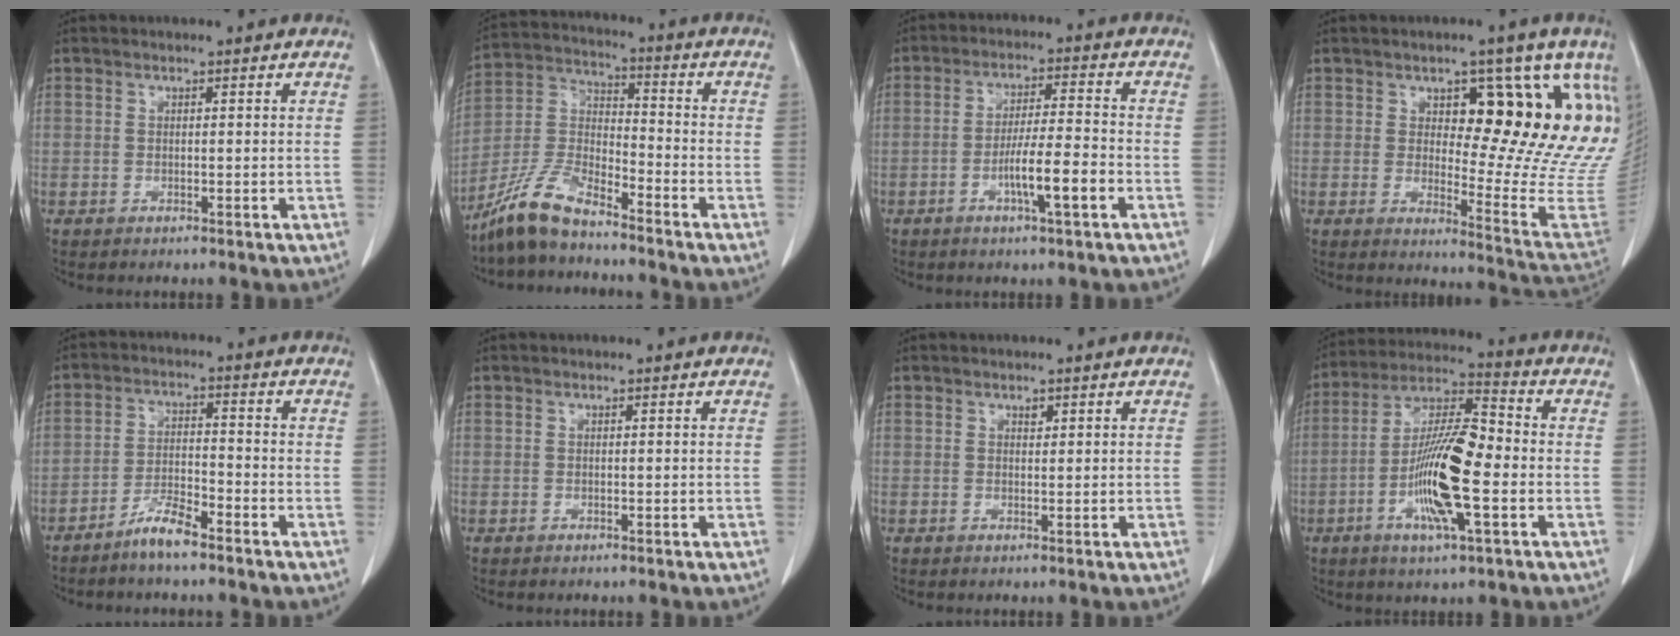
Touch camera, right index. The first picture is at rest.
{"total": 9.6, "force": [-8.1, 2.3, 4.7], "torque": [-0.109, 0.004, -0.164]}
{"total": 7.7, "force": [-3.0, 0.2, 7.1], "torque": [-0.128, -0.001, -0.052]}
{"total": 17.4, "force": [7.3, 5.3, 14.8], "torque": [-0.182, 0.000, 0.102]}
{"total": 5.2, "force": [-4.1, 0.6, 3.1], "torque": [-0.060, -0.003, -0.082]}
{"total": 0.0}
{"total": 0.7, "force": [0.5, 0.4, 0.3], "torque": [-0.005, -0.003, 0.007]}
{"total": 14.2, "force": [-3.4, 2.1, 13.6], "torque": [-0.261, 0.001, -0.066]}